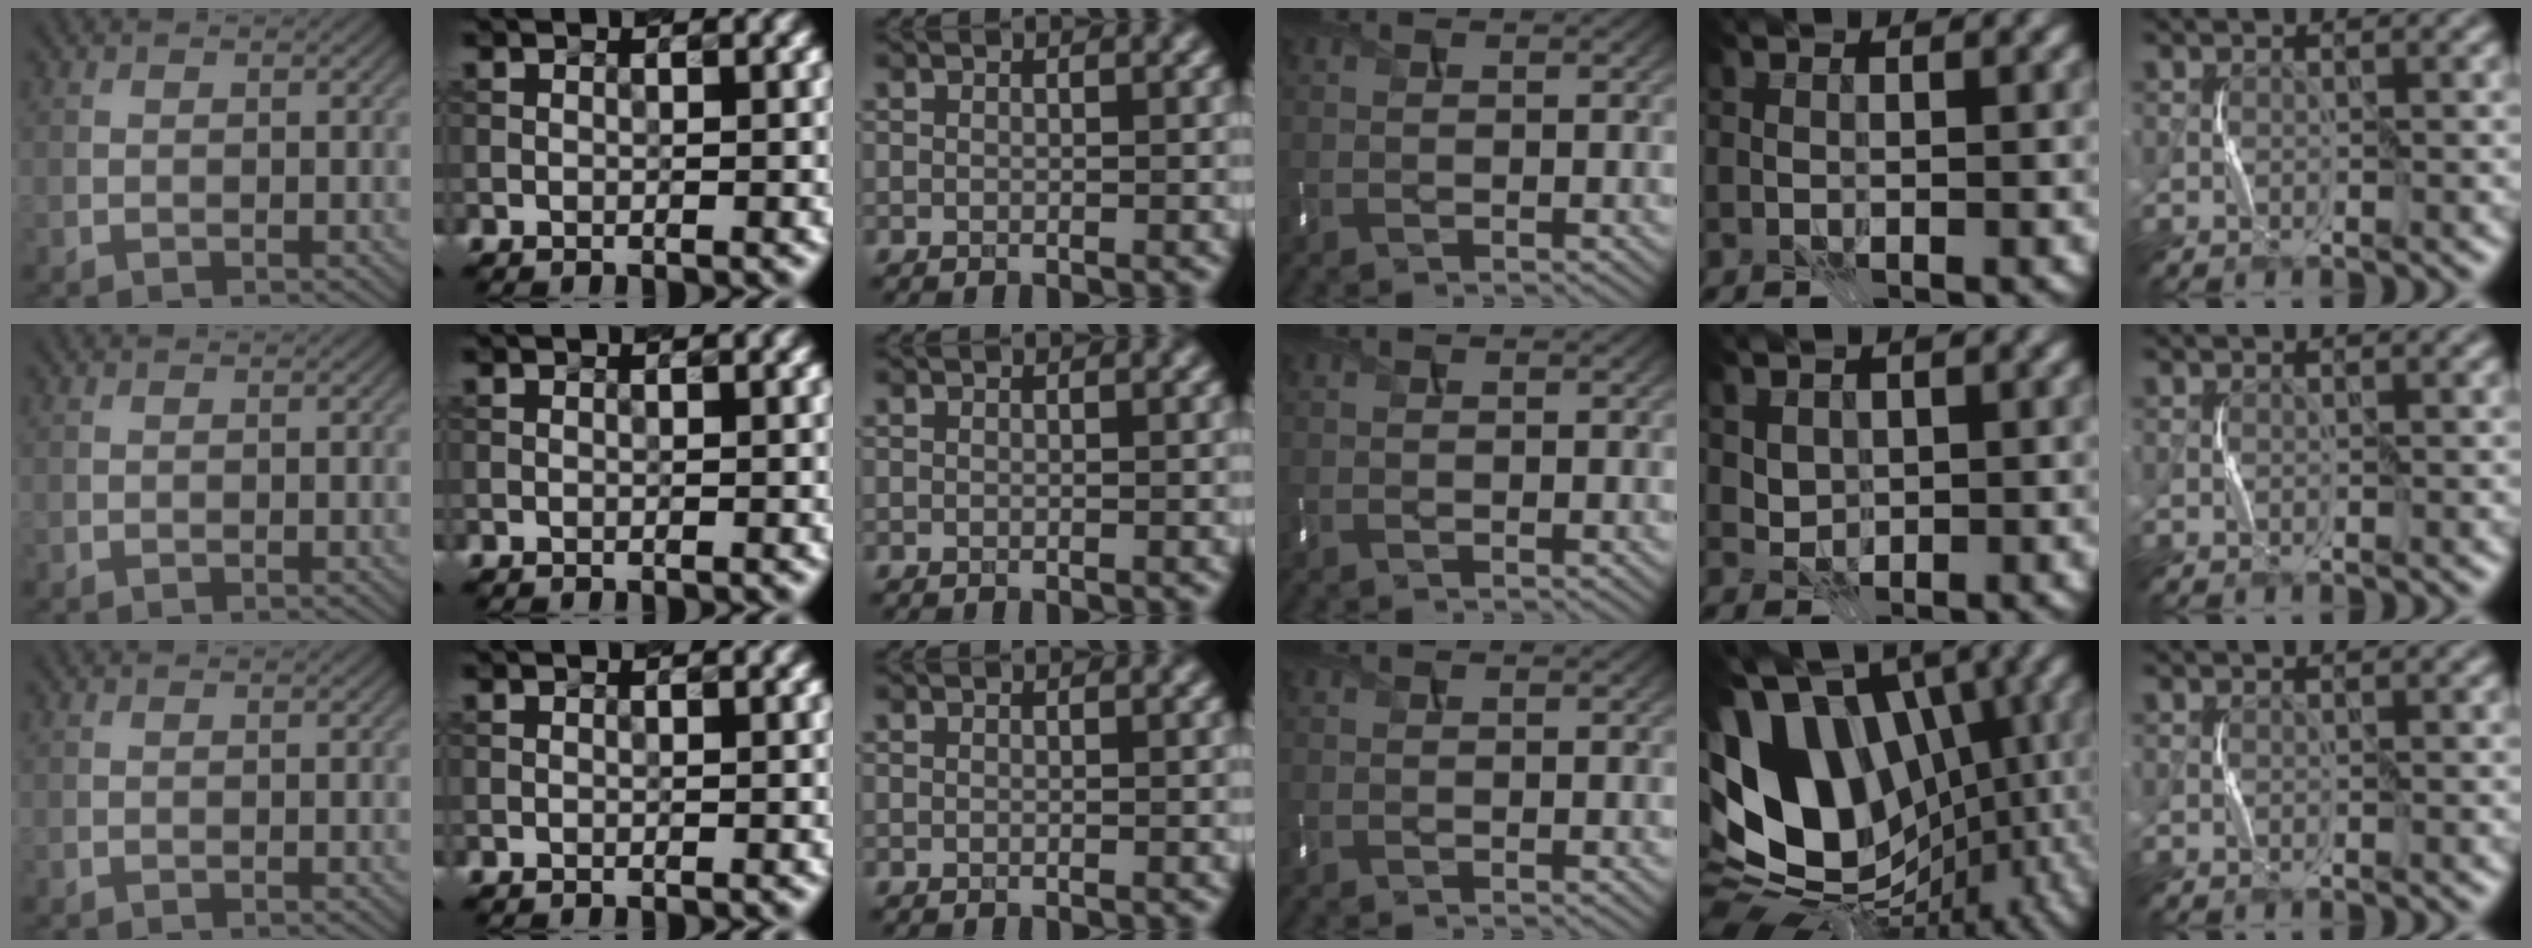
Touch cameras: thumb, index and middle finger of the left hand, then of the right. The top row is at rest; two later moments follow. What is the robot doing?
{"motion": "press", "object": "mouse"}